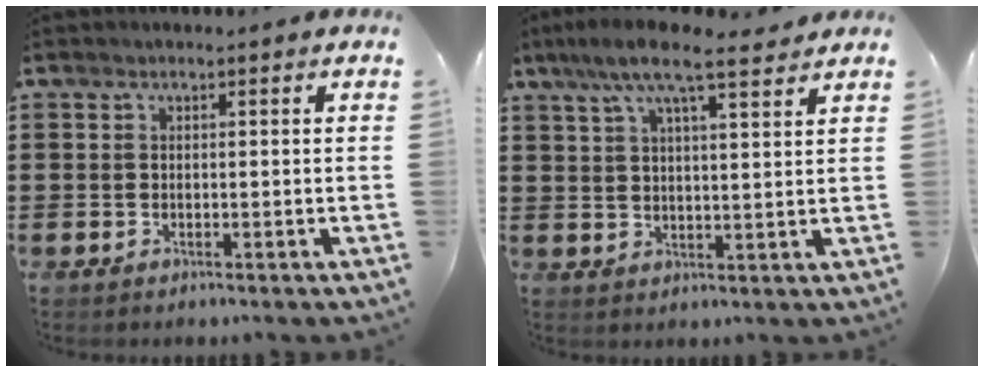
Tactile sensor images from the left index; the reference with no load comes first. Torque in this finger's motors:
{"motor_torque": [2.14, 0.00, 0.38, 0.20]}